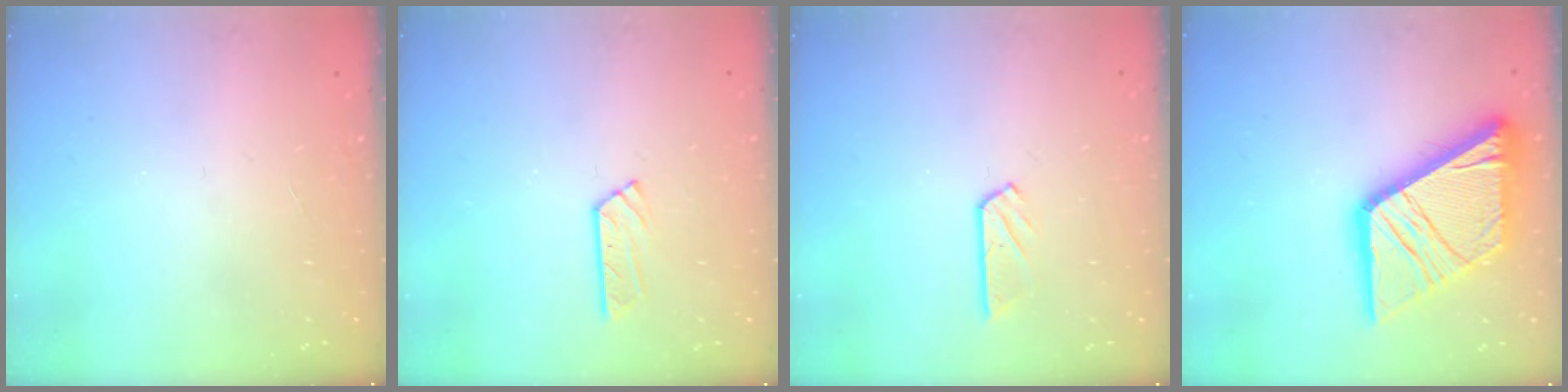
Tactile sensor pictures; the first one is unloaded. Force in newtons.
{"total": 4.2, "press": 4.2, "slide": 0.4}
{"total": 4.6, "press": 4.5, "slide": 0.5}
{"total": 25.0, "press": 24.8, "slide": 2.8}